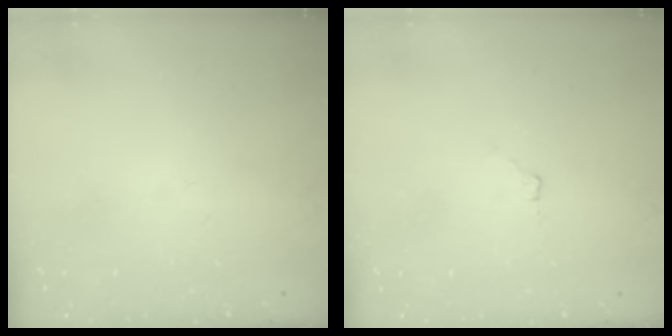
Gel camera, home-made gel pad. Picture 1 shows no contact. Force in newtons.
{"total": 2.9, "press": 2.8, "slide": 0.4}